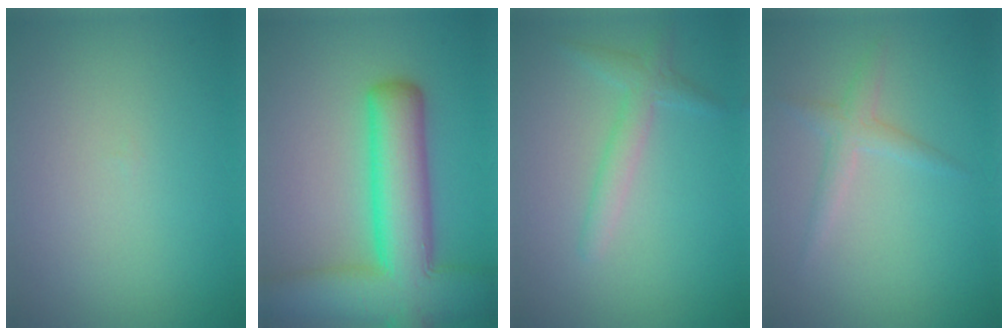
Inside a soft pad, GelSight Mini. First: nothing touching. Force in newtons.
{"total": 11.0, "press": 11.0, "slide": 0.5}
{"total": 2.2, "press": 2.2, "slide": 0.1}
{"total": 1.8, "press": 1.8, "slide": 0.1}